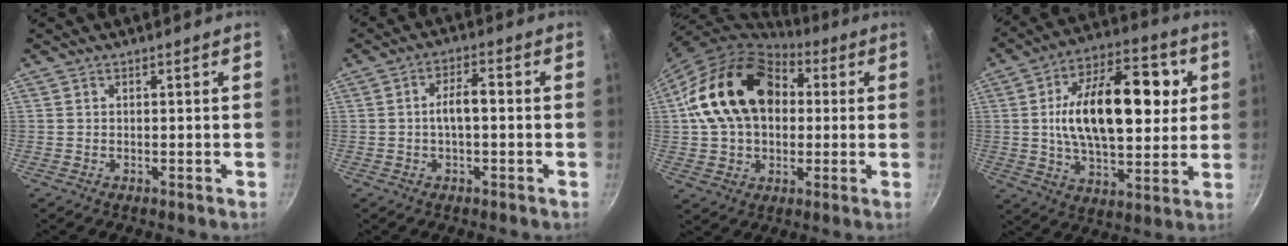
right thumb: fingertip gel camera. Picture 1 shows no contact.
{"total": 4.9, "force": [-0.4, 2.1, 4.4], "torque": [-0.073, 0.023, -0.010]}
{"total": 21.4, "force": [3.7, 15.5, 14.2], "torque": [-0.223, 0.033, 0.055]}
{"total": 24.0, "force": [3.9, 13.1, 19.7], "torque": [-0.291, 0.006, 0.053]}